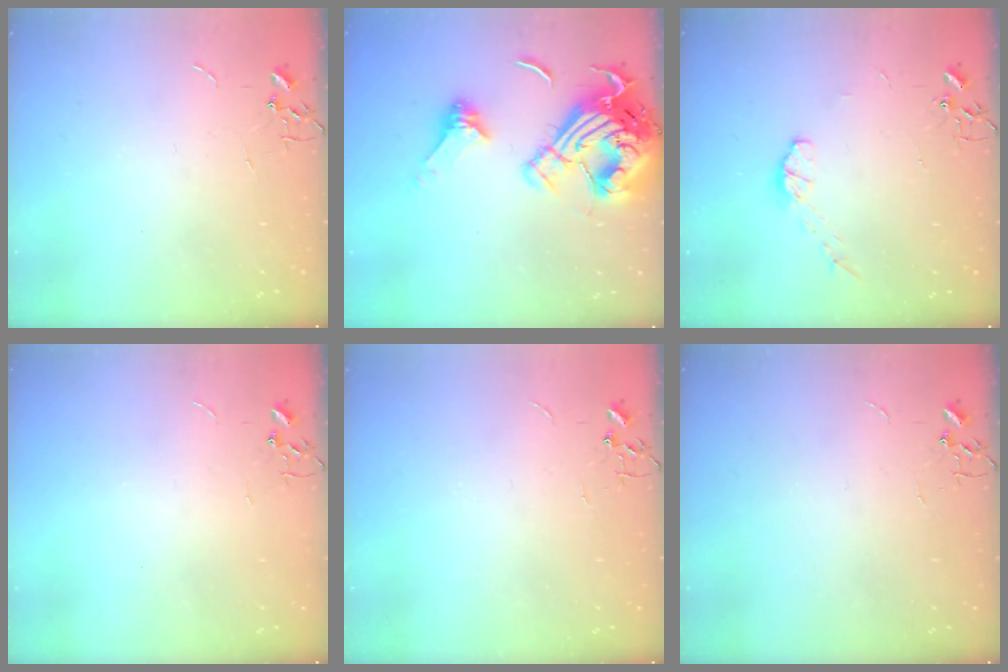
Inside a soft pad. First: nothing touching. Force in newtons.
{"total": 24.6, "press": 24.5, "slide": 2.6}
{"total": 5.1, "press": 5.1, "slide": 0.8}
{"total": 0.0}
{"total": 0.0}
{"total": 0.0}